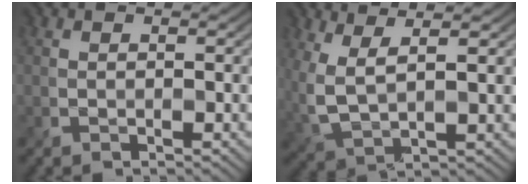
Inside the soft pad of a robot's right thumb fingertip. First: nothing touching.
{"total": 5.8, "force": [2.8, 1.9, 4.7], "torque": [-0.130, -0.002, 0.060]}